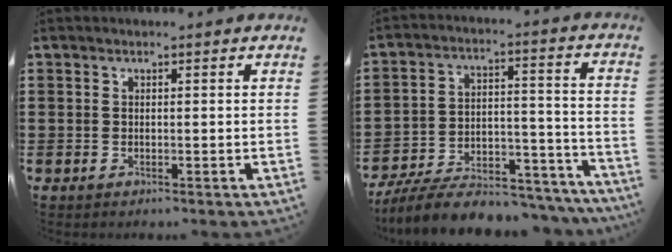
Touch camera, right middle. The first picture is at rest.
{"total": 8.5, "force": [-7.7, 1.9, 2.9], "torque": [-0.044, 0.022, -0.147]}